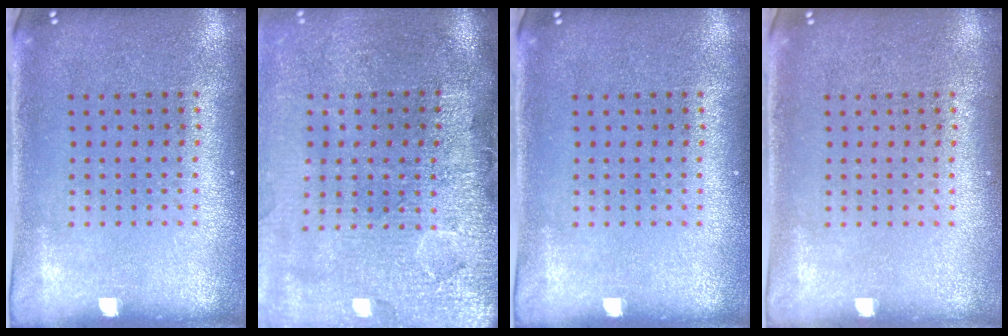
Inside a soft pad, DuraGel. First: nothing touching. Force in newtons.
{"total": 4.6, "press": 3.7, "slide": 2.8}
{"total": 0.0}
{"total": 0.0}